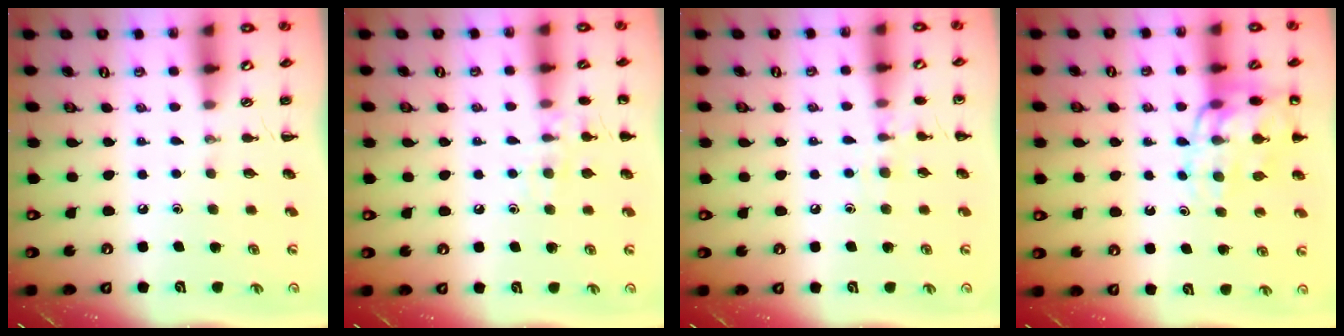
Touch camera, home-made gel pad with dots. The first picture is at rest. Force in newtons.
{"total": 8.4, "press": 8.3, "slide": 1.6}
{"total": 7.5, "press": 7.3, "slide": 1.7}
{"total": 14.3, "press": 14.1, "slide": 2.4}